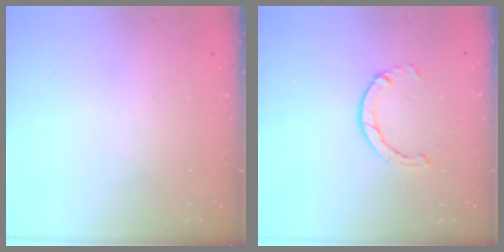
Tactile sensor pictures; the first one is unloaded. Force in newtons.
{"total": 2.9, "press": 2.9, "slide": 0.4}